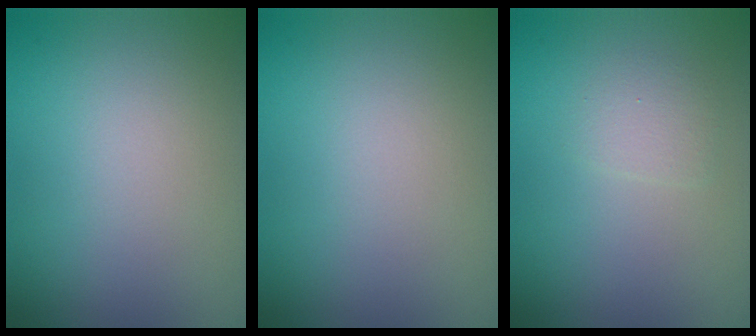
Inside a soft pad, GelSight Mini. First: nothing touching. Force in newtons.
{"total": 0.0}
{"total": 1.1, "press": 1.1, "slide": 0.1}